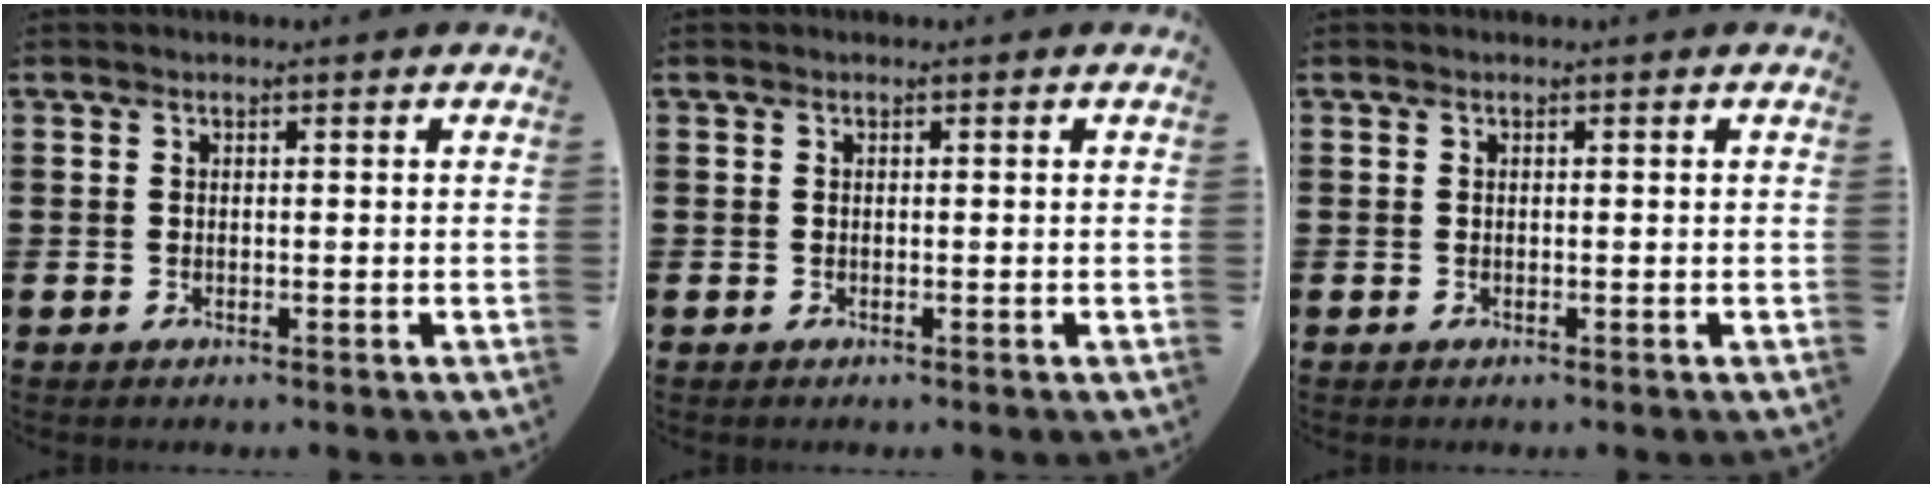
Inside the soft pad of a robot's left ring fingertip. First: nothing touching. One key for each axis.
{"total": 0.0}
{"total": 0.0}